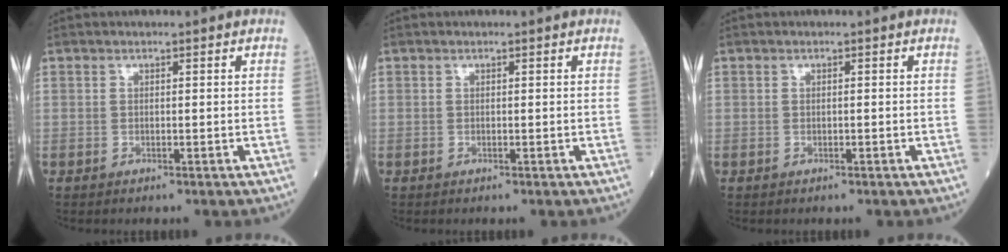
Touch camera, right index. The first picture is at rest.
{"total": 0.0}
{"total": 0.0}